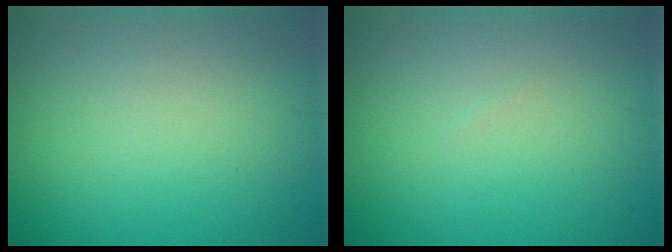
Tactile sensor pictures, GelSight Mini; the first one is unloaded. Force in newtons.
{"total": 0.0}